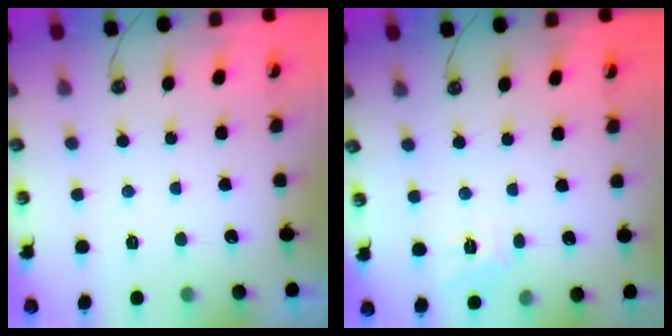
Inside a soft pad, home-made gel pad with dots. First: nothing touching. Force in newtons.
{"total": 5.8, "press": 5.8, "slide": 0.5}